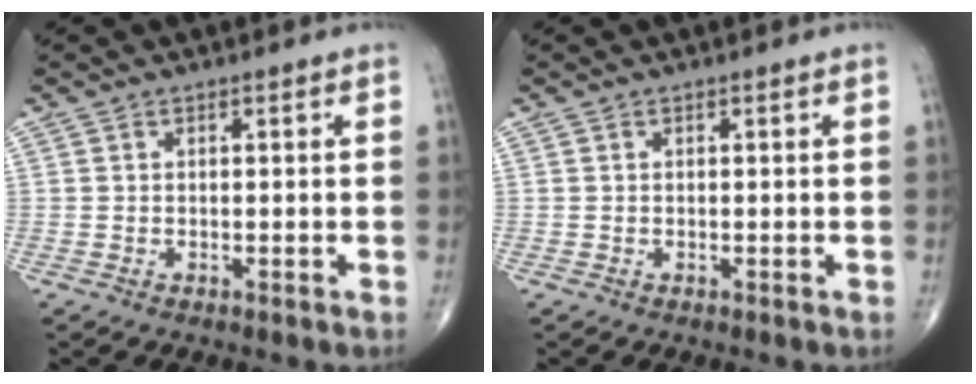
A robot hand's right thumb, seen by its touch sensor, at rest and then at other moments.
{"total": 0.0}